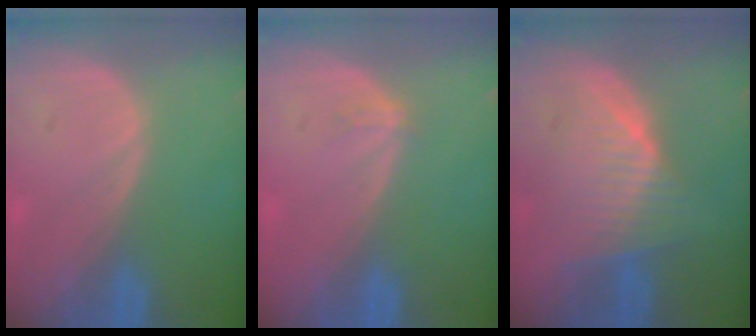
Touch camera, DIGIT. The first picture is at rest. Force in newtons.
{"total": 1.2, "press": 0.8, "slide": 0.8}
{"total": 7.0, "press": 6.5, "slide": 2.8}